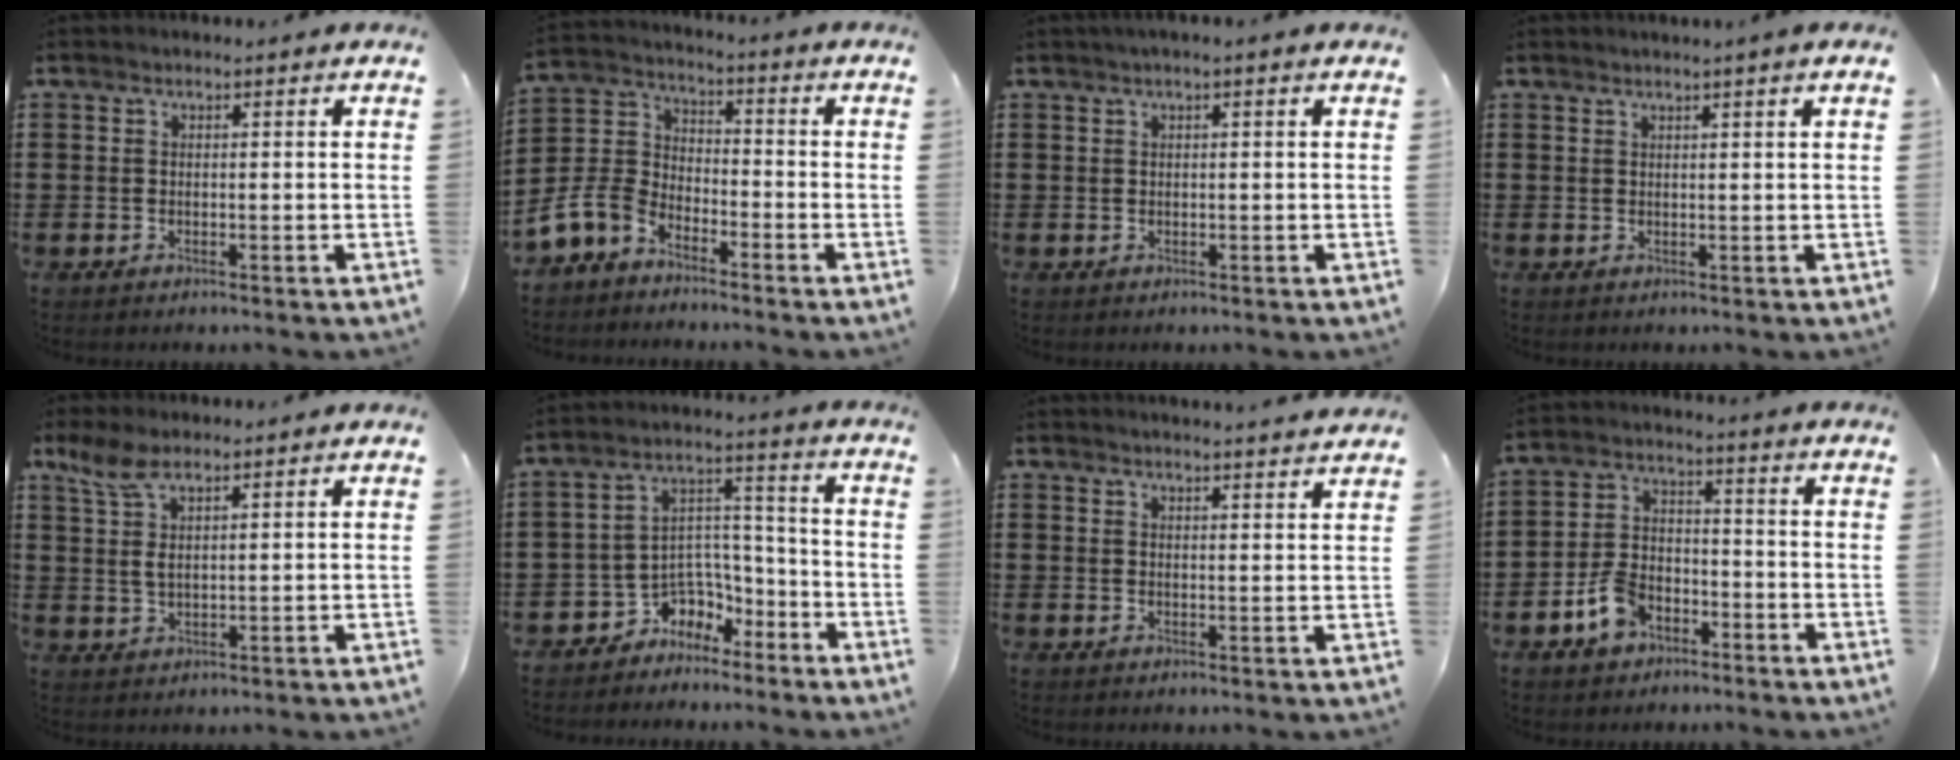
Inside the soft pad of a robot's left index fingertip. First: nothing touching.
{"total": 6.7, "force": [-5.3, 3.5, 2.1], "torque": [-0.072, 0.009, -0.112]}
{"total": 0.9, "force": [0.3, -0.1, 0.9], "torque": [-0.013, -0.002, 0.004]}
{"total": 1.2, "force": [0.9, -0.5, 0.5], "torque": [-0.010, -0.005, 0.016]}
{"total": 5.1, "force": [2.9, 1.9, 3.8], "torque": [-0.098, 0.001, 0.048]}
{"total": 5.6, "force": [-4.2, 3.6, 0.6], "torque": [-0.023, 0.014, -0.082]}
{"total": 2.4, "force": [2.3, -0.6, 0.0], "torque": [-0.007, -0.012, 0.044]}
{"total": 5.9, "force": [-3.7, 3.6, 2.9], "torque": [-0.070, 0.014, -0.073]}